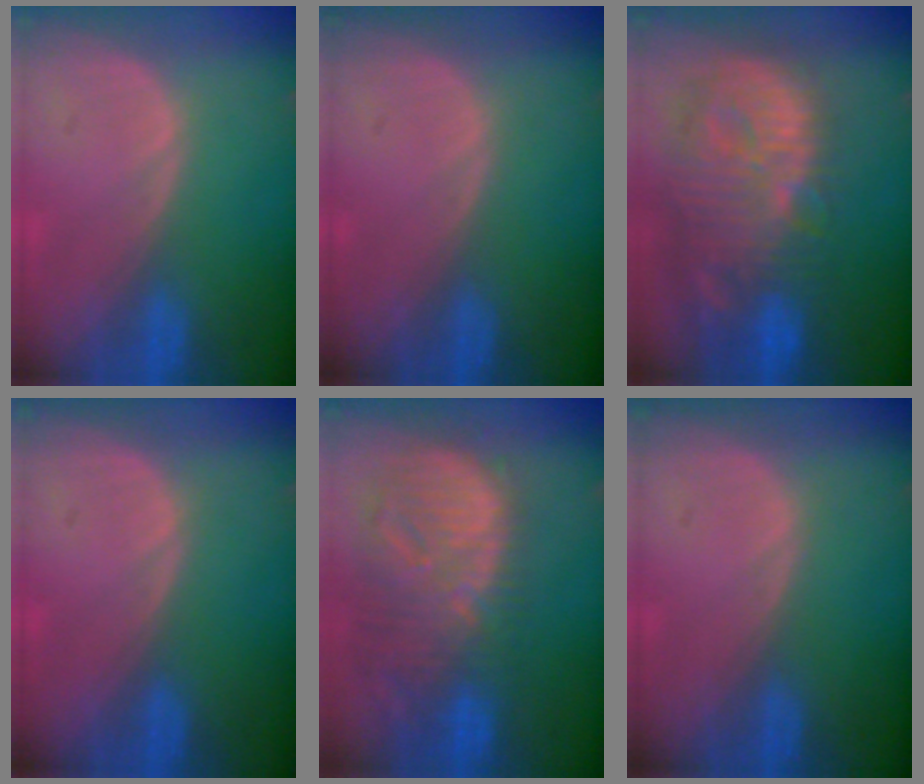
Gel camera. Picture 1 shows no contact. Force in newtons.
{"total": 0.0}
{"total": 14.2, "press": 12.4, "slide": 6.9}
{"total": 0.0}
{"total": 13.2, "press": 11.5, "slide": 6.6}
{"total": 0.0}